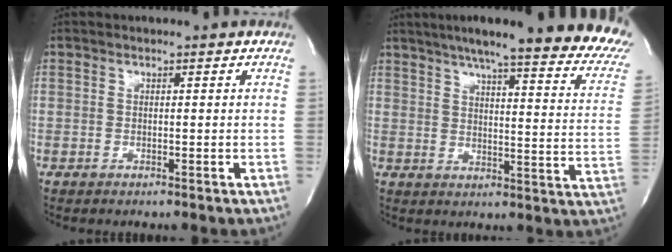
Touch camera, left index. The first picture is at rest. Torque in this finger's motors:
{"motor_torque": [0.40, -0.34, 0.69, 0.16]}